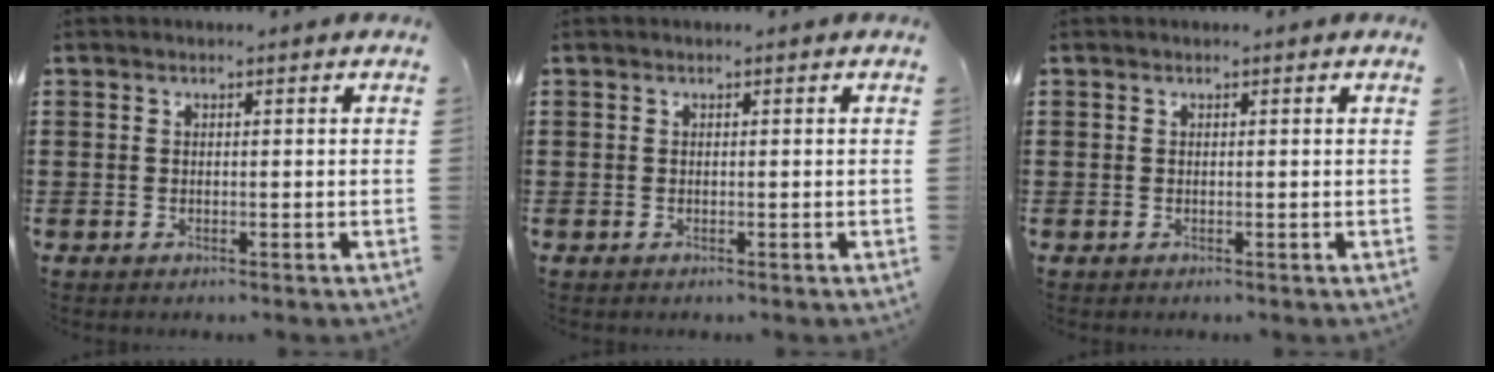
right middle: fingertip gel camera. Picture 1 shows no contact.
{"total": 0.0}
{"total": 0.0}